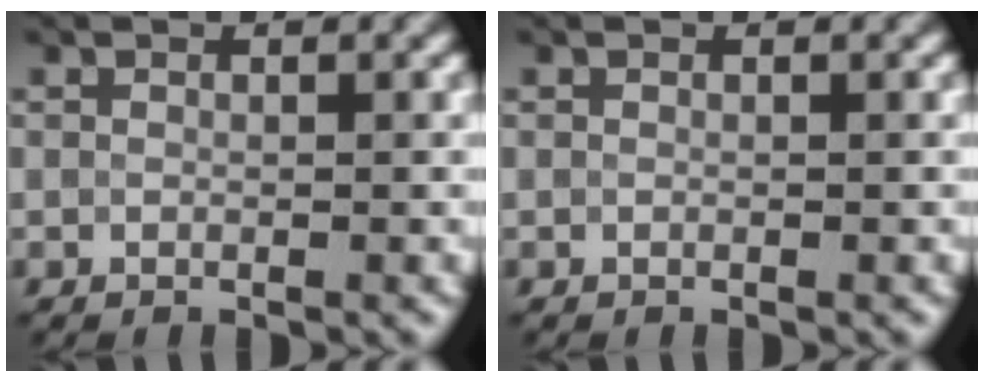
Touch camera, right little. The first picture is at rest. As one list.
[{"total": 0.0}]